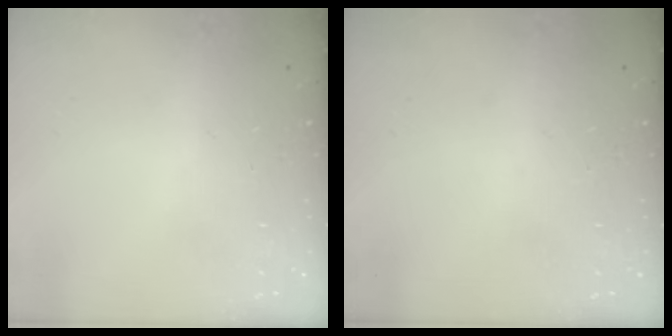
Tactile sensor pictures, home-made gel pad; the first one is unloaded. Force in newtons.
{"total": 0.0}